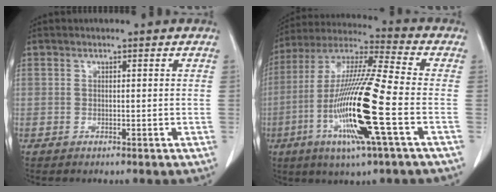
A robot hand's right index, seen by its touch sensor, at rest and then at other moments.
{"total": 18.4, "force": [-5.2, 0.2, 17.7], "torque": [-0.359, -0.019, -0.104]}